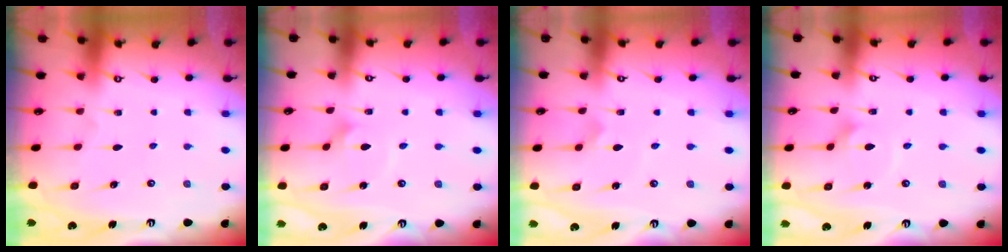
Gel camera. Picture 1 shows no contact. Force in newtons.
{"total": 1.6, "press": 1.6, "slide": 0.0}
{"total": 1.7, "press": 1.6, "slide": 0.5}
{"total": 1.7, "press": 1.7, "slide": 0.0}